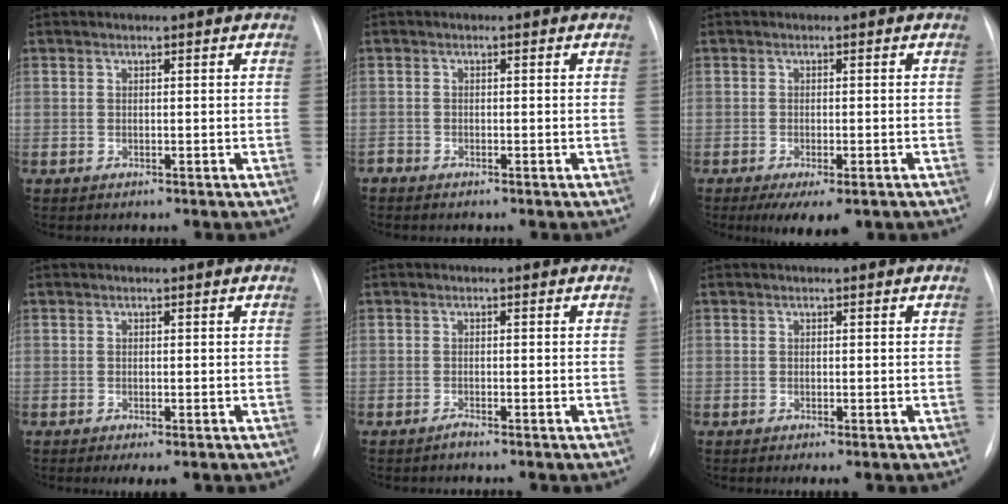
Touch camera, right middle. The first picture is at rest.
{"total": 0.8, "force": [-0.7, 0.2, 0.0], "torque": [0.000, -0.001, -0.014]}
{"total": 4.3, "force": [-2.7, 1.3, 3.2], "torque": [-0.043, -0.010, -0.034]}
{"total": 1.7, "force": [-0.9, 0.5, 1.3], "torque": [-0.022, -0.006, -0.008]}
{"total": 0.6, "force": [-0.5, -0.2, 0.2], "torque": [-0.004, -0.001, -0.009]}
{"total": 0.5, "force": [-0.2, 0.1, 0.5], "torque": [-0.010, -0.005, -0.003]}